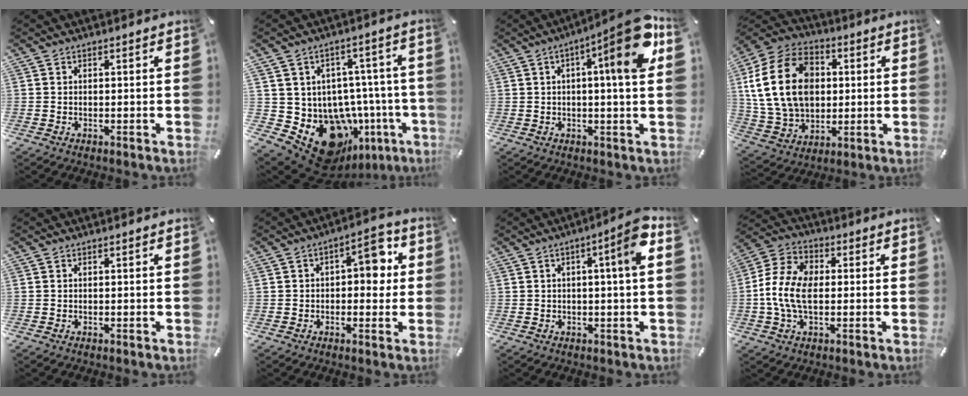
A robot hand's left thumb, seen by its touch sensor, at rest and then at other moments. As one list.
[{"total": 17.5, "force": [-8.9, 11.4, 9.9], "torque": [-0.150, 0.021, -0.125]}, {"total": 15.3, "force": [4.8, 2.8, 14.3], "torque": [-0.191, -0.025, 0.061]}, {"total": 20.5, "force": [2.0, 15.7, 13.1], "torque": [-0.285, 0.010, 0.034]}, {"total": 0.0}, {"total": 8.2, "force": [0.9, 4.7, 6.7], "torque": [-0.078, 0.001, 0.005]}, {"total": 7.3, "force": [1.5, 0.7, 7.1], "torque": [-0.103, -0.008, 0.015]}, {"total": 10.9, "force": [-1.3, 7.1, 8.1], "torque": [-0.178, 0.010, -0.023]}]